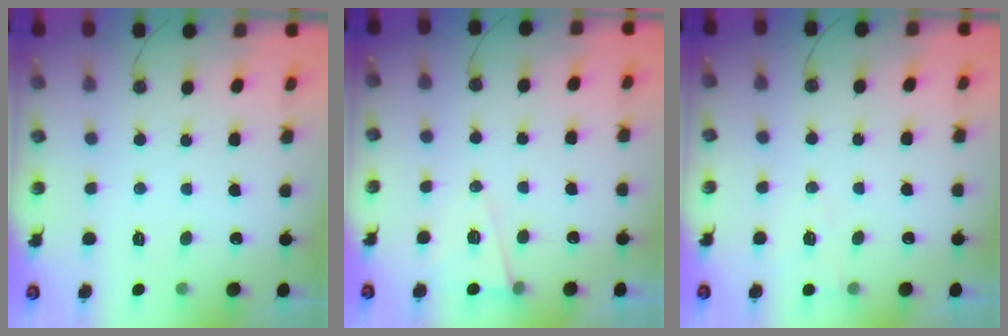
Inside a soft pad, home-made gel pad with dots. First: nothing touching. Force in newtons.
{"total": 6.9, "press": 5.2, "slide": 4.6}
{"total": 5.2, "press": 4.9, "slide": 1.5}